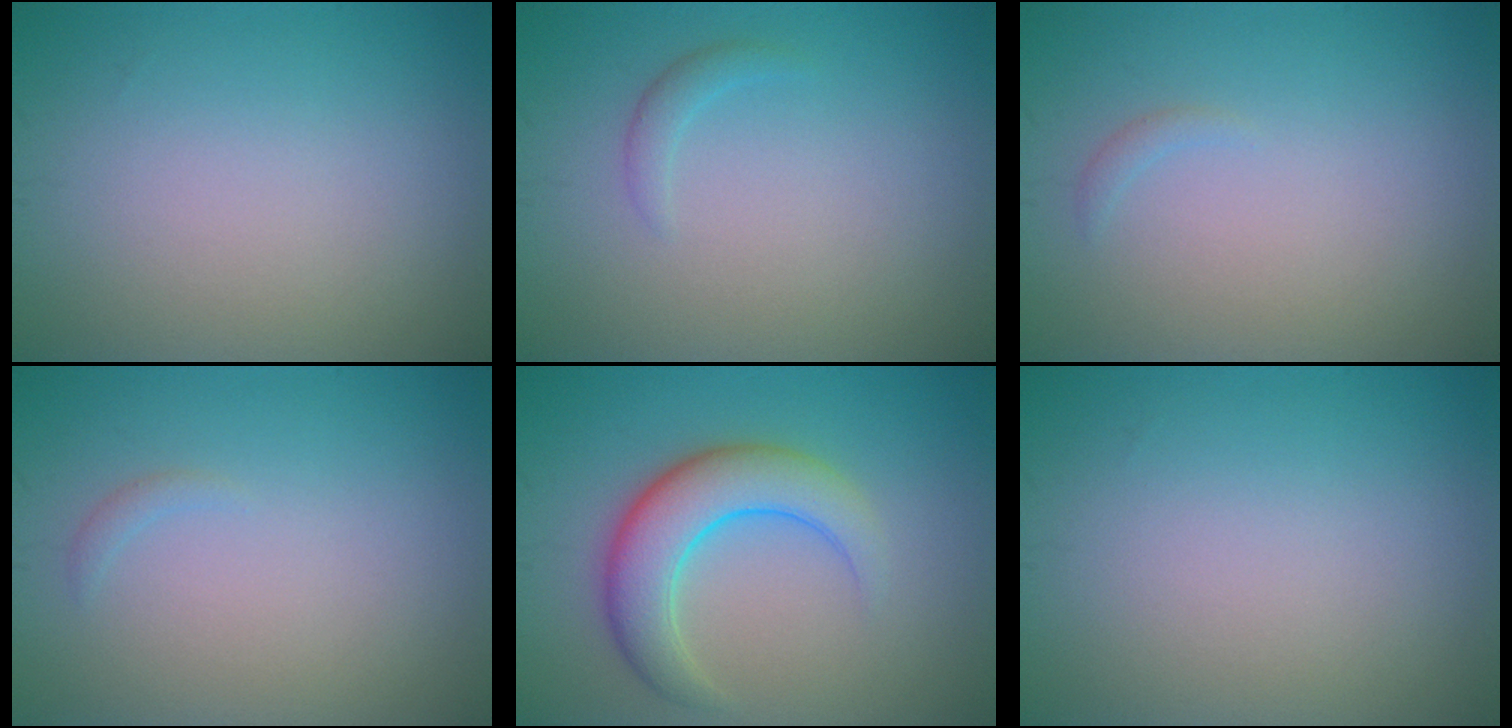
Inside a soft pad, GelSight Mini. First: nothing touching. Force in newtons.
{"total": 1.0, "press": 1.0, "slide": 0.0}
{"total": 0.6, "press": 0.6, "slide": 0.1}
{"total": 0.6, "press": 0.6, "slide": 0.1}
{"total": 5.7, "press": 5.7, "slide": 0.1}
{"total": 0.0}